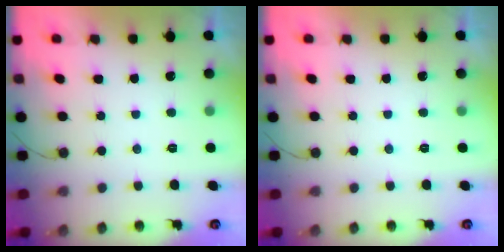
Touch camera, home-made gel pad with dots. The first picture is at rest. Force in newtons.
{"total": 0.0}